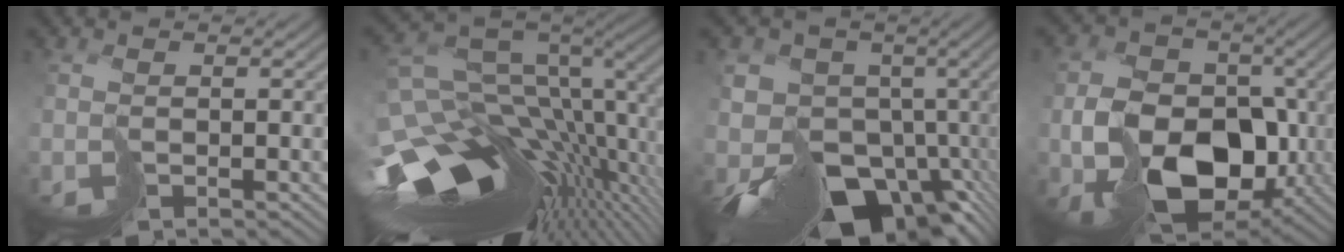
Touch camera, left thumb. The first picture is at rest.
{"total": 16.7, "force": [-5.4, 8.9, 13.1], "torque": [-0.253, -0.032, -0.057]}
{"total": 14.0, "force": [-5.4, 10.6, 7.4], "torque": [-0.123, -0.006, -0.081]}
{"total": 12.3, "force": [-3.3, 8.8, 7.9], "torque": [-0.119, -0.015, -0.060]}